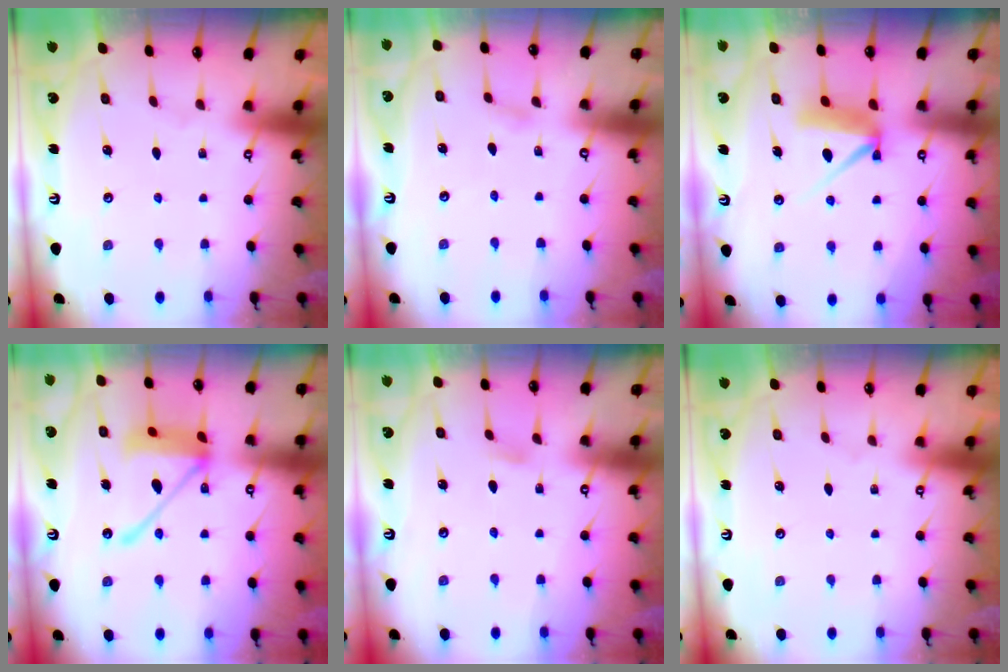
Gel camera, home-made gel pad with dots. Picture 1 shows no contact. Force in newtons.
{"total": 3.2, "press": 3.2, "slide": 0.3}
{"total": 7.5, "press": 7.5, "slide": 0.6}
{"total": 15.1, "press": 15.0, "slide": 1.8}
{"total": 4.3, "press": 4.2, "slide": 0.6}
{"total": 0.0}